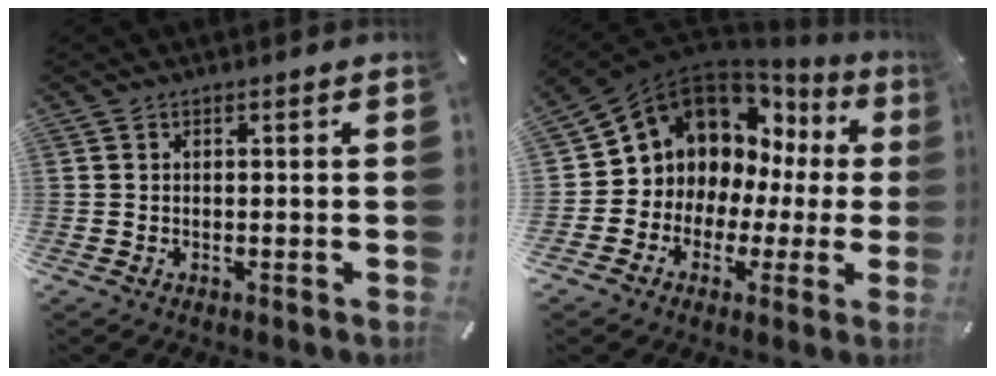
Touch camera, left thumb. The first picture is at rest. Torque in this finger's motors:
{"motor_torque": [1.75, 3.25, 1.62, 1.01, 0.13]}